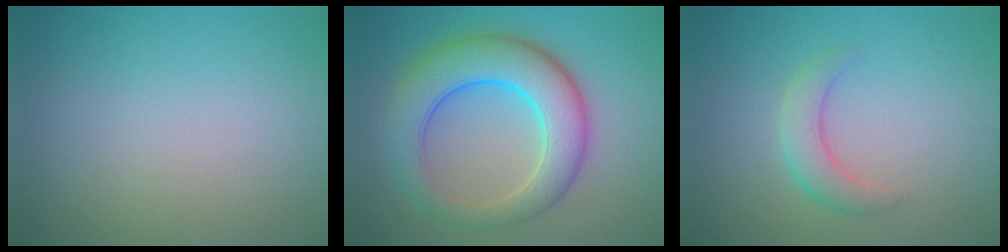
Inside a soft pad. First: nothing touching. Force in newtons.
{"total": 8.5, "press": 8.5, "slide": 0.1}
{"total": 2.6, "press": 2.6, "slide": 0.3}